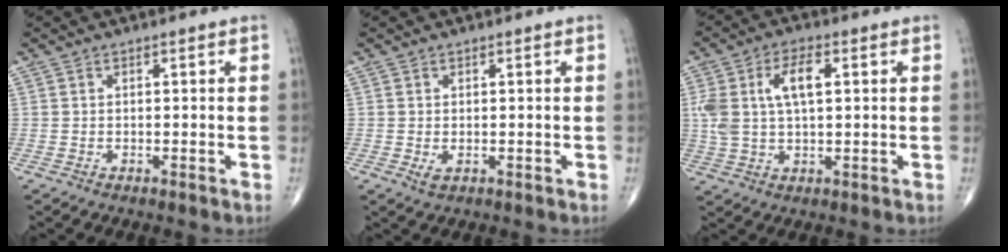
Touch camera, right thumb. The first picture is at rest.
{"total": 1.3, "force": [-0.2, 0.8, 1.0], "torque": [-0.017, -0.003, 0.000]}
{"total": 9.5, "force": [2.2, 4.6, 8.1], "torque": [-0.166, 0.013, 0.044]}